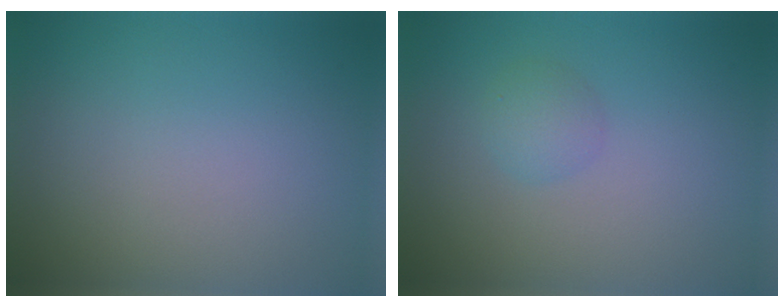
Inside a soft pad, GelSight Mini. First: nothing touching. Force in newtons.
{"total": 1.7, "press": 1.7, "slide": 0.1}